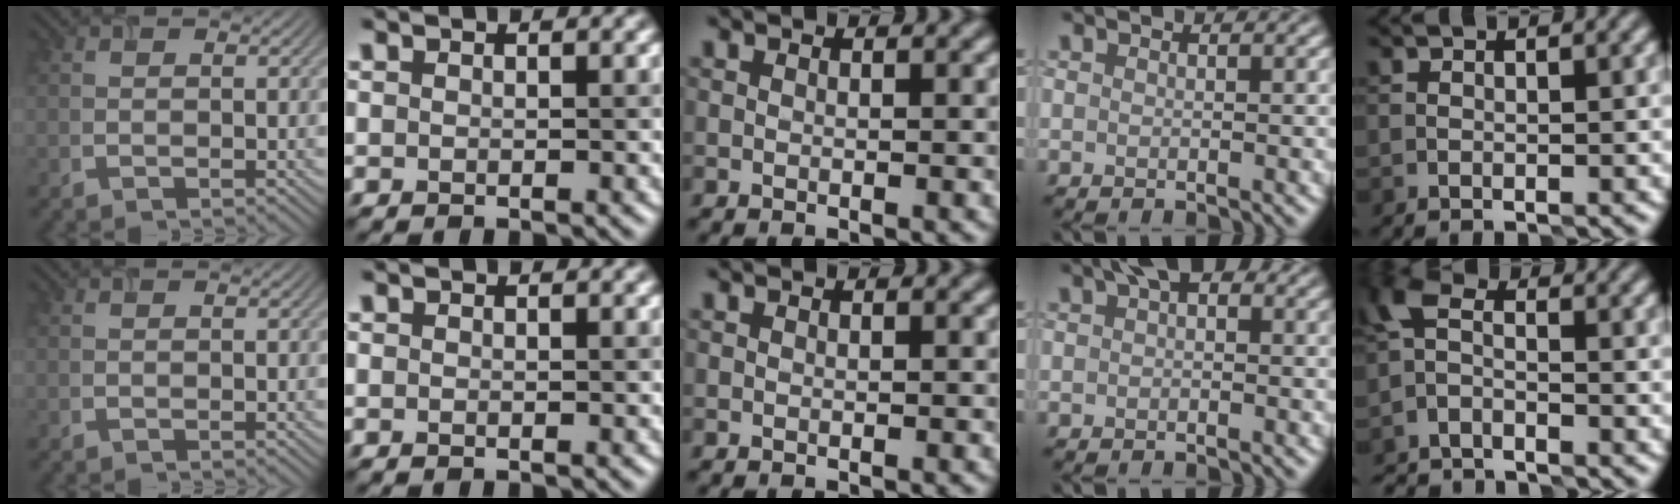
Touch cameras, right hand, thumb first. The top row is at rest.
{"ring": {"total": 2.2, "force": [0.9, 1.1, 1.6], "torque": [-0.018, 0.009, 0.010]}, "little": {"total": 4.4, "force": [-3.5, 1.9, 1.8], "torque": [-0.037, -0.004, -0.079]}}